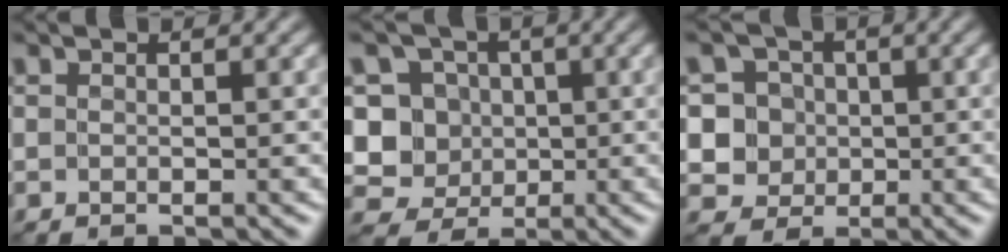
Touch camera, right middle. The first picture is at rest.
{"total": 6.8, "force": [0.5, 6.5, 1.9], "torque": [-0.029, 0.033, -0.010]}
{"total": 6.5, "force": [0.4, 6.3, 1.6], "torque": [-0.027, 0.028, -0.001]}